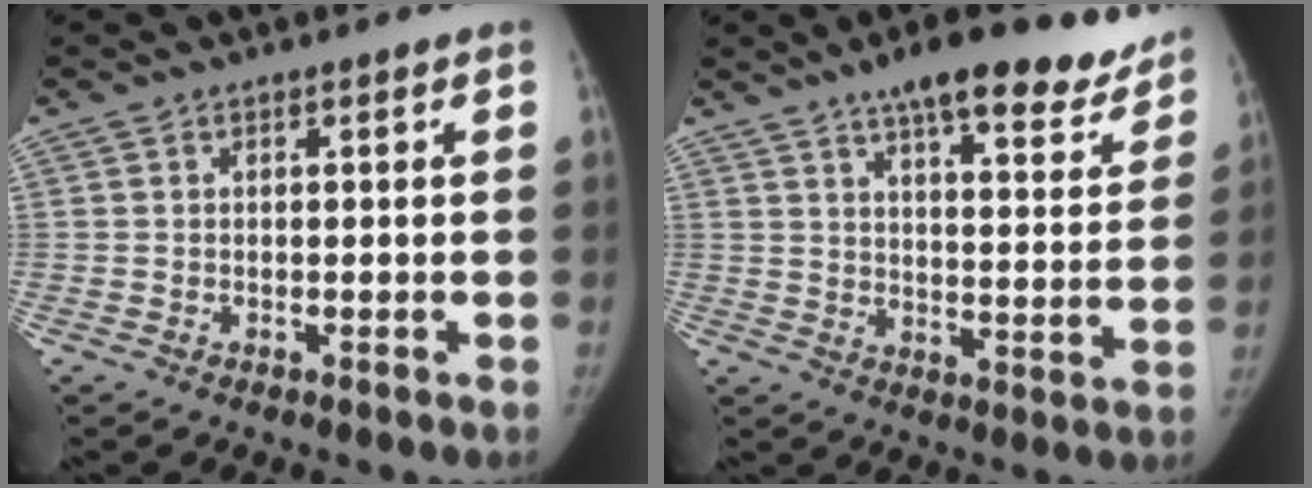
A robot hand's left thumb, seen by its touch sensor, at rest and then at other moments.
{"total": 18.4, "force": [14.2, 5.5, 10.4], "torque": [-0.103, -0.055, 0.193]}